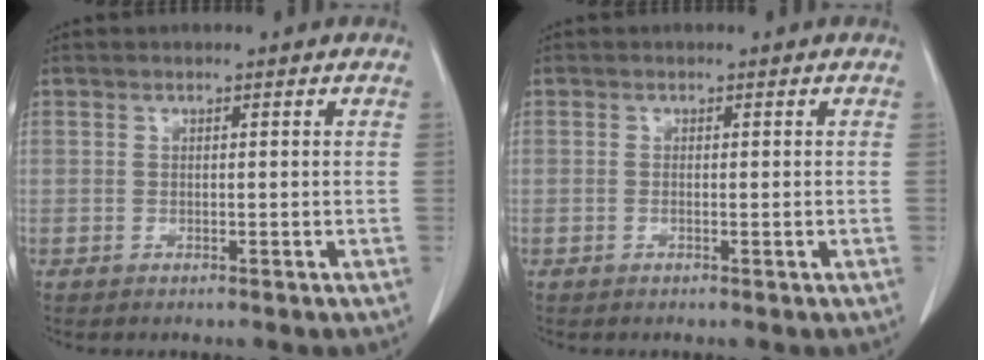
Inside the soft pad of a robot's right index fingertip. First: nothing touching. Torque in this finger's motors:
{"motor_torque": [-0.09, 0.04, -0.01, -0.01]}